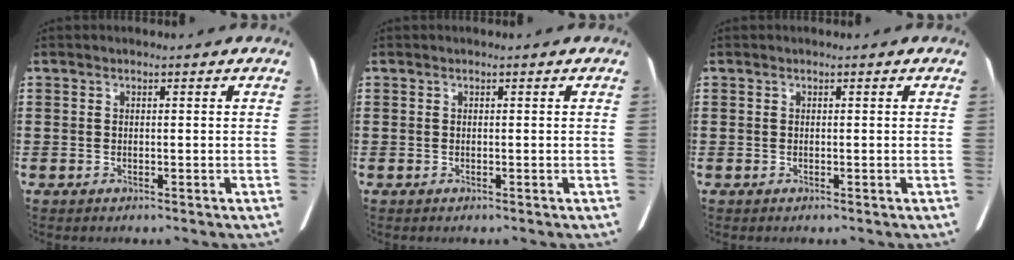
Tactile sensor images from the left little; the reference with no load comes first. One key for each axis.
{"total": 0.0}
{"total": 0.0}